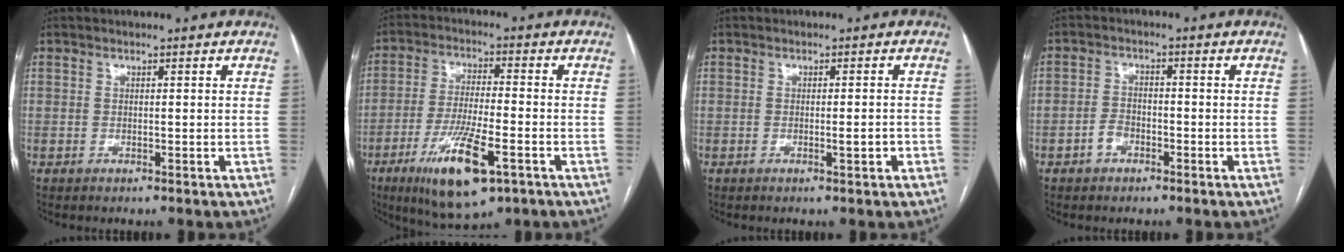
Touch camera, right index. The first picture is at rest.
{"total": 13.1, "force": [-6.2, 2.9, 11.2], "torque": [-0.209, -0.023, -0.097]}
{"total": 1.6, "force": [-0.6, 0.2, 1.5], "torque": [-0.023, -0.001, -0.008]}
{"total": 2.8, "force": [-1.5, 2.0, 1.3], "torque": [-0.019, 0.009, -0.025]}